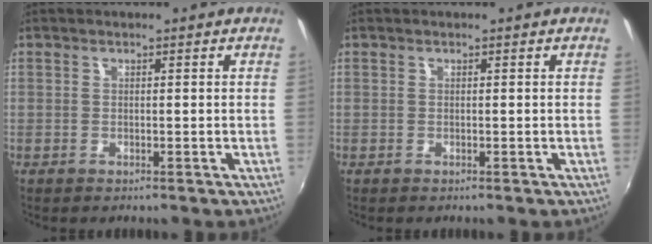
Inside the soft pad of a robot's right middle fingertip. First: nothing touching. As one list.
[{"total": 0.0}]